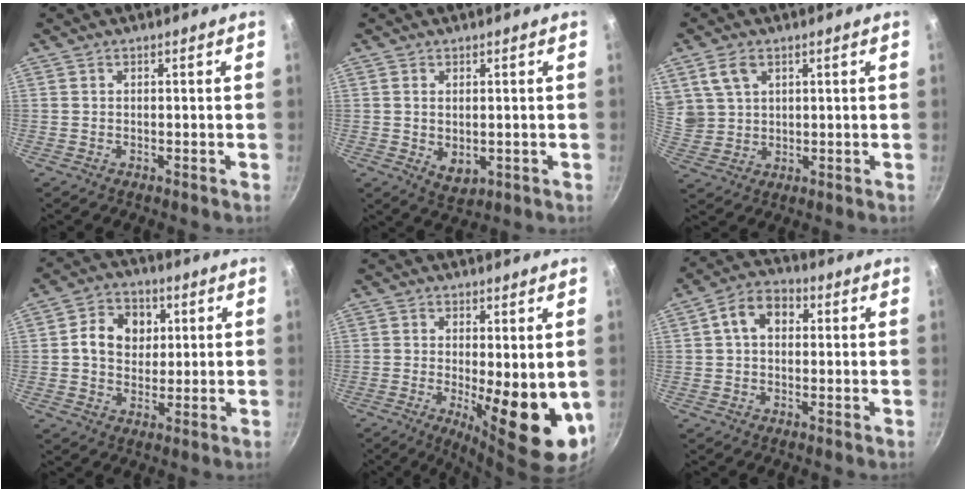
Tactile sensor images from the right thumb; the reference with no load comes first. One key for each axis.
{"total": 4.4, "fx": 0.0, "fy": 2.9, "fz": 3.4, "tx": -0.052, "ty": -0.012, "tz": 0.009}
{"total": 6.5, "fx": 3.1, "fy": 4.6, "fz": 3.4, "tx": -0.049, "ty": -0.011, "tz": 0.070}
{"total": 9.1, "fx": 2.0, "fy": 7.4, "fz": 4.8, "tx": -0.053, "ty": 0.002, "tz": 0.023}
{"total": 13.0, "fx": -1.2, "fy": 4.2, "fz": 12.2, "tx": -0.142, "ty": -0.019, "tz": -0.002}
{"total": 7.9, "fx": 1.7, "fy": 5.6, "fz": 5.2, "tx": -0.064, "ty": 0.018, "tz": 0.015}